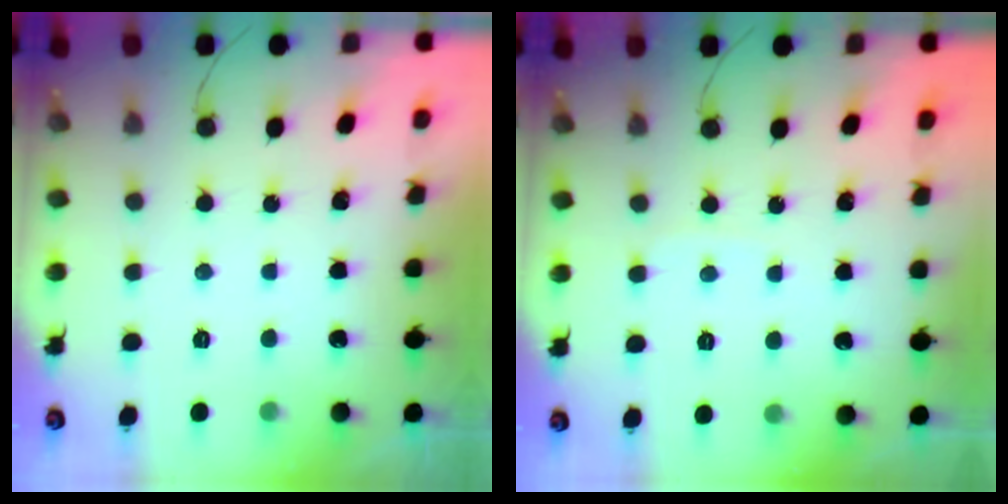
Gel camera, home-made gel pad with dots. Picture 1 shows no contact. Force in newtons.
{"total": 2.2, "press": 2.2, "slide": 0.2}